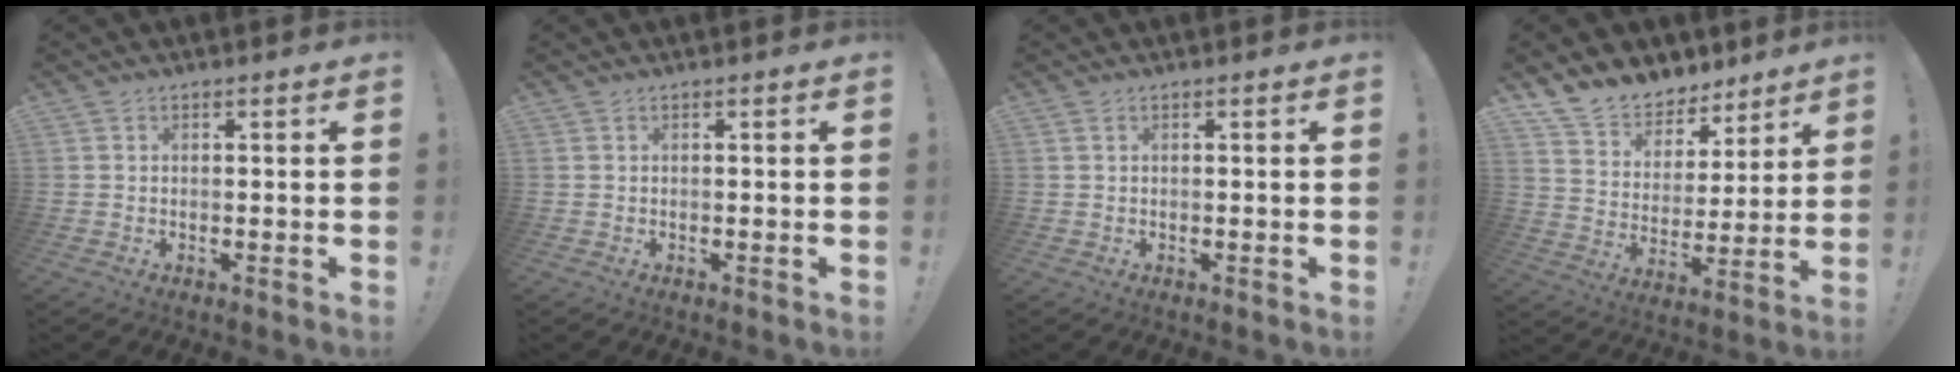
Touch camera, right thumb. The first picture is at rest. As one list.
[{"total": 0.0}, {"total": 0.0}, {"total": 11.3, "force": [9.3, 6.1, 1.9], "torque": [-0.048, -0.073, 0.177]}]